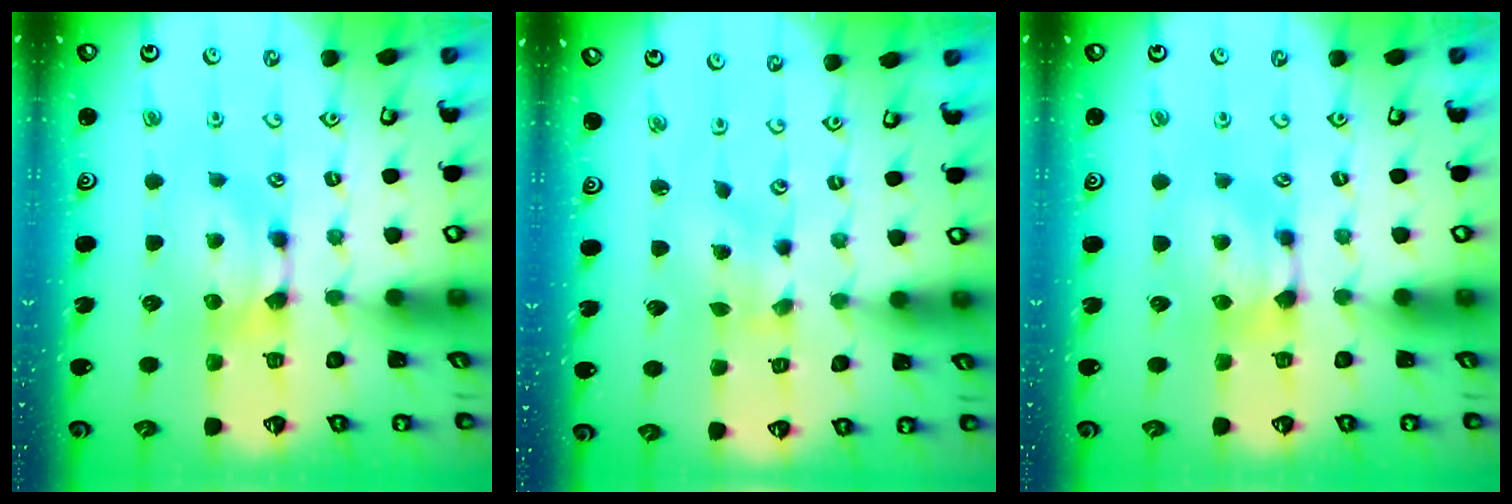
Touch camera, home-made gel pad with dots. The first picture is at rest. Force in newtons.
{"total": 2.9, "press": 2.8, "slide": 1.0}
{"total": 0.8, "press": 0.5, "slide": 0.6}